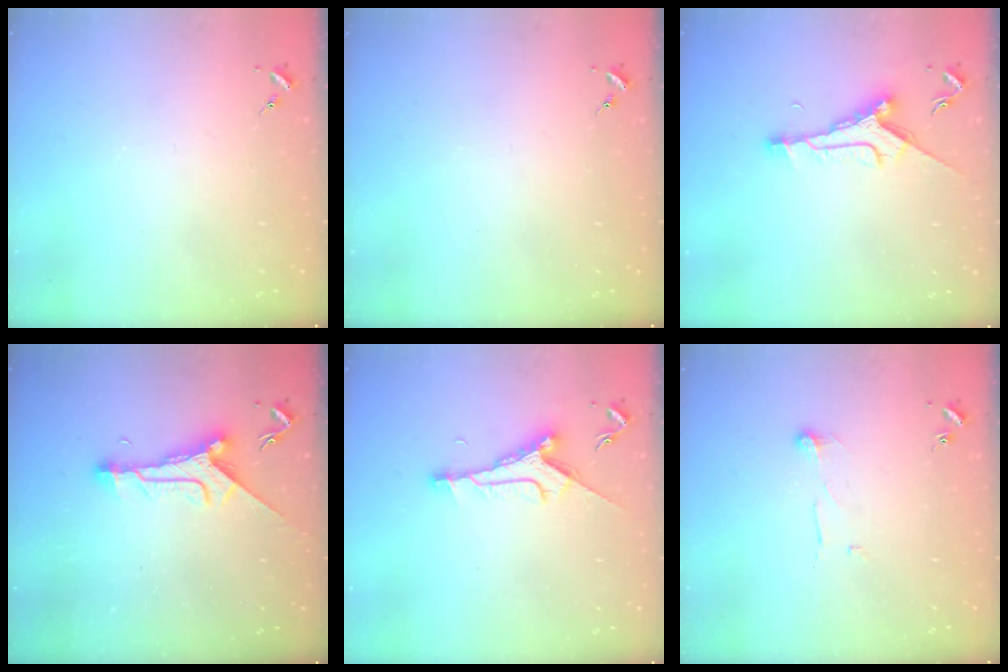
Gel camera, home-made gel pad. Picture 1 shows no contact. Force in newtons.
{"total": 0.0}
{"total": 9.4, "press": 9.4, "slide": 0.8}
{"total": 9.9, "press": 9.9, "slide": 0.2}
{"total": 9.1, "press": 9.1, "slide": 0.8}
{"total": 5.6, "press": 5.6, "slide": 0.3}